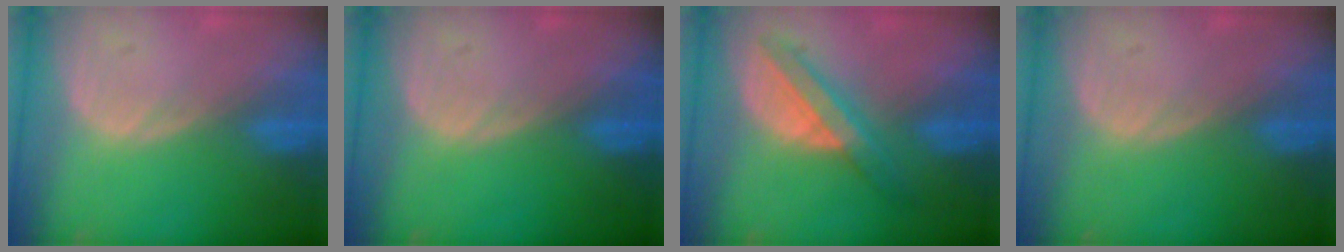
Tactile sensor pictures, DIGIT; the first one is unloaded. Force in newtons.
{"total": 0.0}
{"total": 5.9, "press": 5.8, "slide": 1.0}
{"total": 0.0}